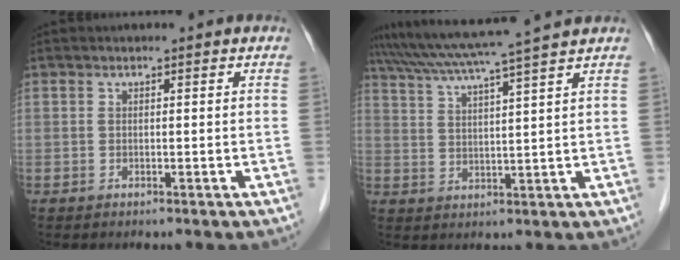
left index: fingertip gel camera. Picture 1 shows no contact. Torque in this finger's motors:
{"motor_torque": [0.74, -0.93, 0.32, 0.06]}